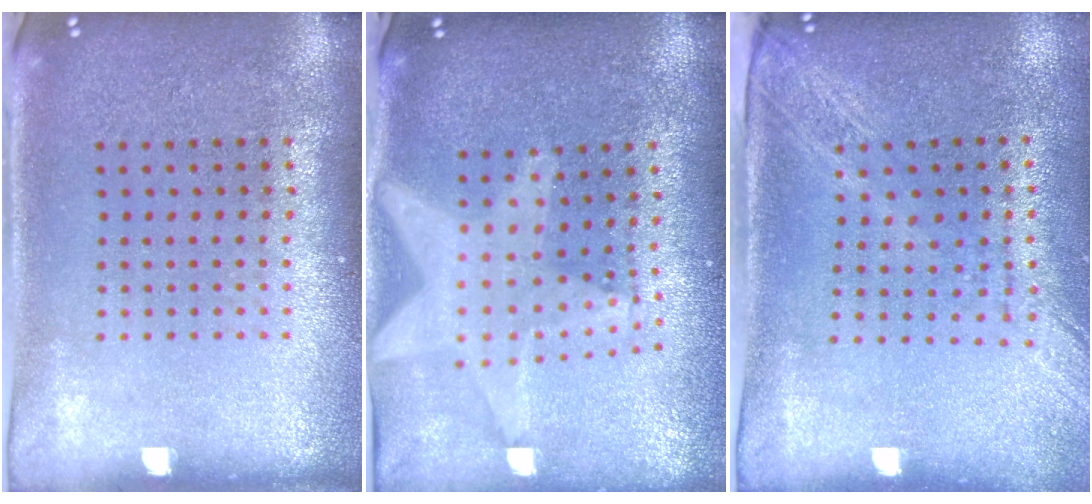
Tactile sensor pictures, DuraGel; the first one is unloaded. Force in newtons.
{"total": 1.9, "press": 1.6, "slide": 1.0}
{"total": 2.1, "press": 1.7, "slide": 1.2}